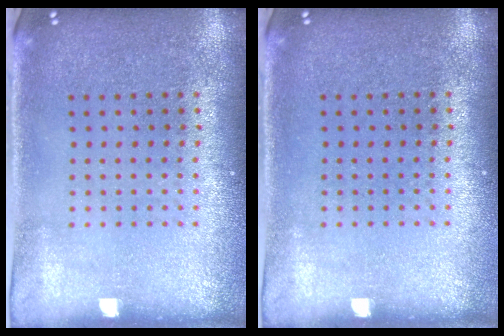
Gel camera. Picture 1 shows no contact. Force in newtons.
{"total": 0.0}